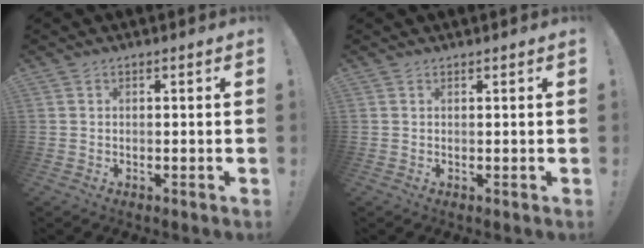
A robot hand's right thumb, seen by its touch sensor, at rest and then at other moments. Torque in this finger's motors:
{"motor_torque": [0.04, 0.04, 0.01, -0.11, 0.01]}